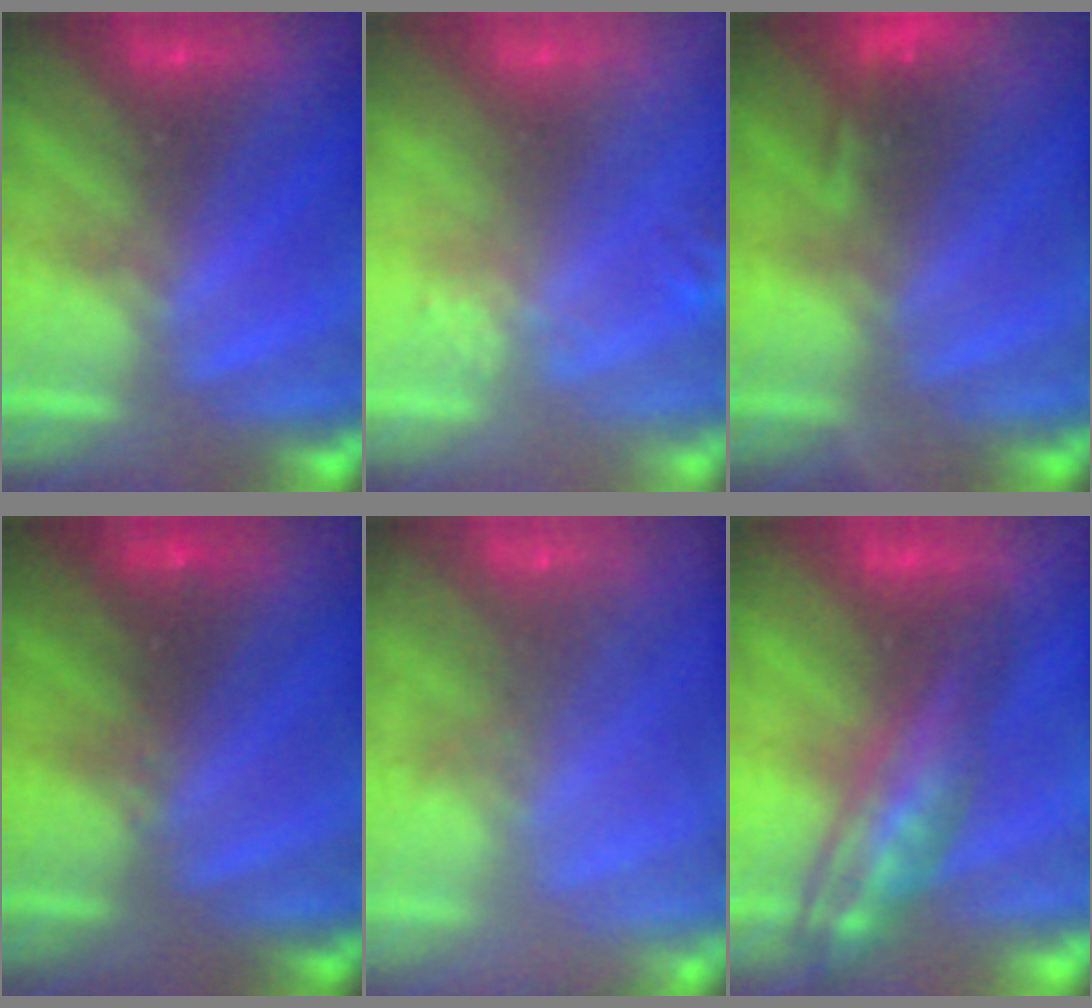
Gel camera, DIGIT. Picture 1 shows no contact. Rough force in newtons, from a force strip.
{"total": 2.7}
{"total": 6.6}
{"total": 2.4}
{"total": 7.7}
{"total": 2.8}